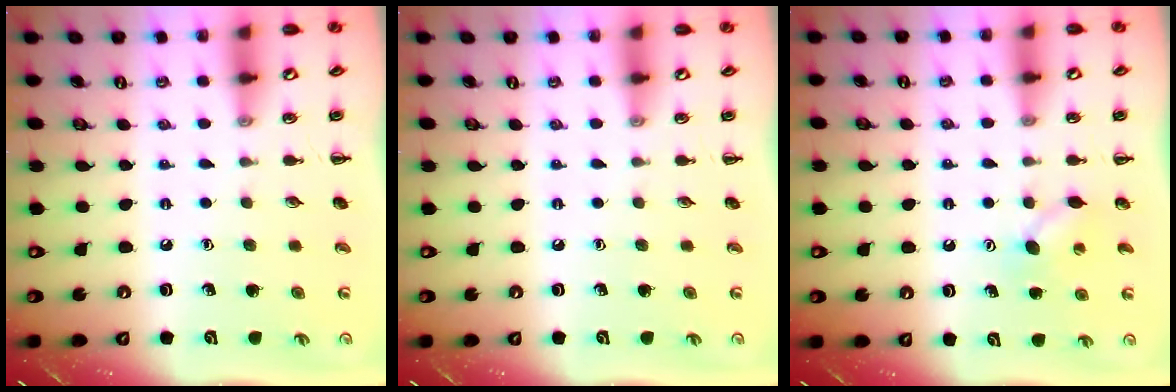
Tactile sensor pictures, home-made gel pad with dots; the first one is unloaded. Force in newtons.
{"total": 0.0}
{"total": 4.2, "press": 4.1, "slide": 0.9}